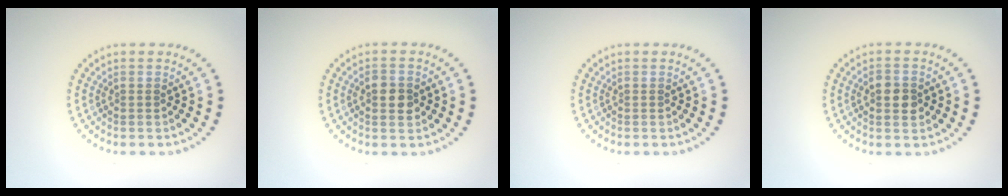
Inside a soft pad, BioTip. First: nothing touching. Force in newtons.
{"total": 2.6, "press": 2.6, "slide": 0.1}
{"total": 0.0}
{"total": 2.6, "press": 2.6, "slide": 0.1}